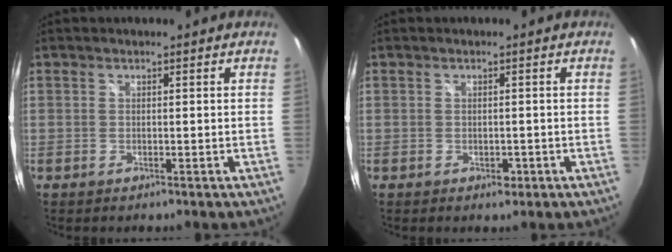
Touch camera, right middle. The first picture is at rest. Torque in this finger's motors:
{"motor_torque": [0.45, -0.07, -0.01, 0.00]}